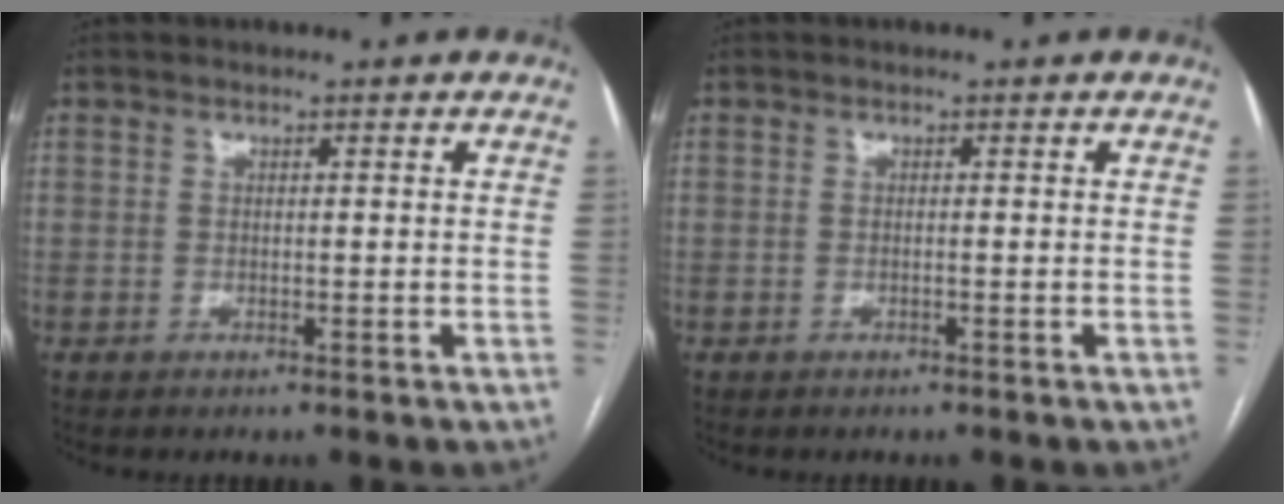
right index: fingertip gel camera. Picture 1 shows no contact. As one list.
[{"total": 0.0}]